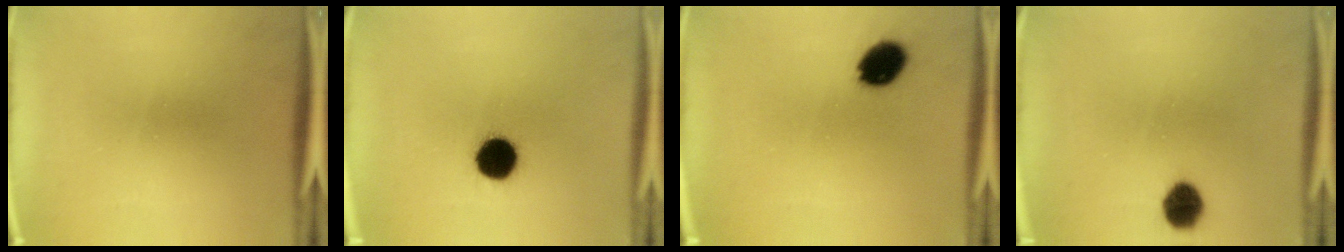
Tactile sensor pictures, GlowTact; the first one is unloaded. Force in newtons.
{"total": 10.3}
{"total": 8.0}
{"total": 5.6}